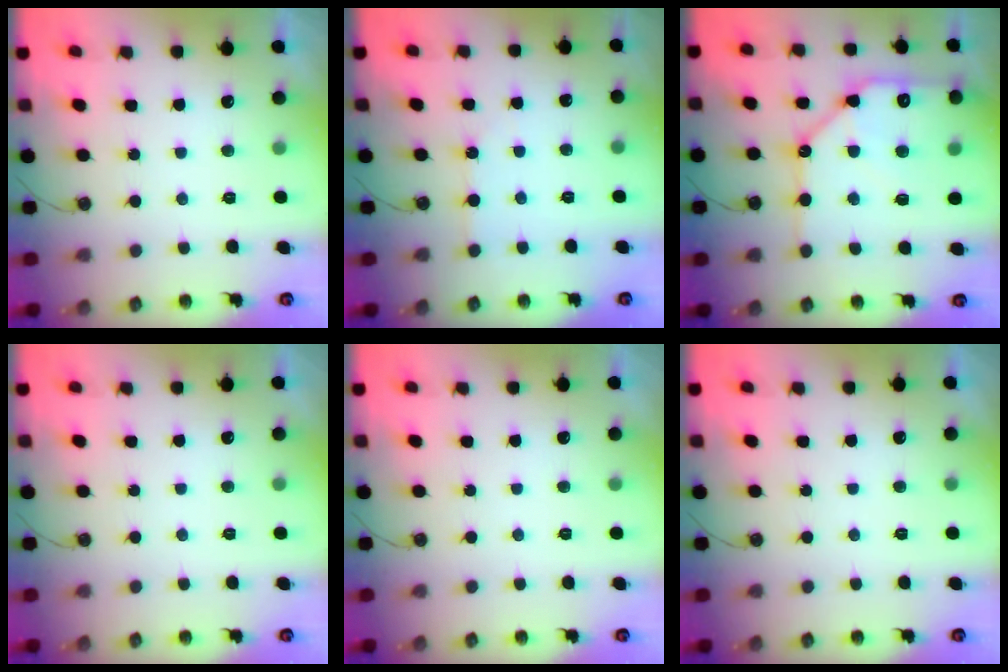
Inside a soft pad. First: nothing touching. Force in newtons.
{"total": 2.0, "press": 1.9, "slide": 0.3}
{"total": 18.8, "press": 18.7, "slide": 1.0}
{"total": 0.0}
{"total": 0.0}
{"total": 0.0}